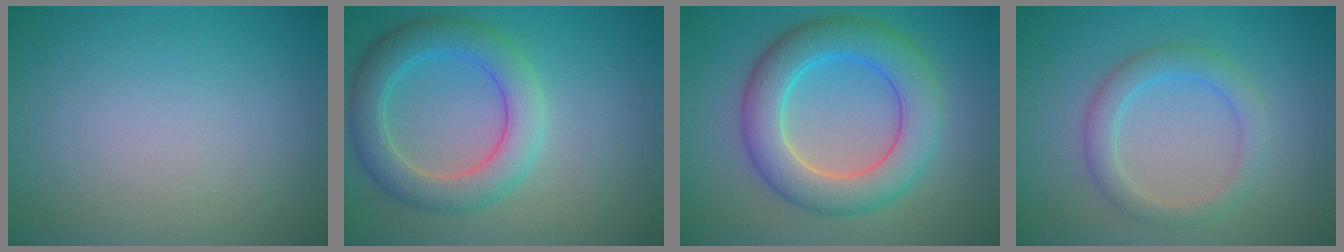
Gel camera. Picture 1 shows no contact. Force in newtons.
{"total": 5.4, "press": 5.4, "slide": 0.1}
{"total": 7.1, "press": 7.1, "slide": 0.3}
{"total": 1.9, "press": 1.9, "slide": 0.2}